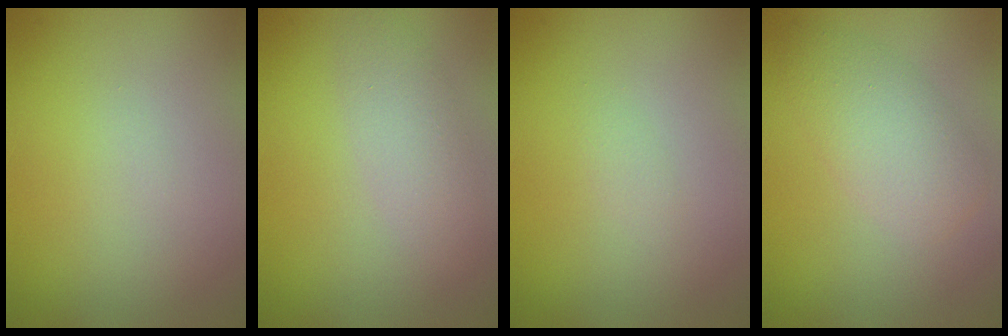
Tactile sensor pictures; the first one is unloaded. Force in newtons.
{"total": 2.6, "press": 2.6, "slide": 0.1}
{"total": 0.7, "press": 0.7, "slide": 0.1}
{"total": 4.0, "press": 4.0, "slide": 0.0}